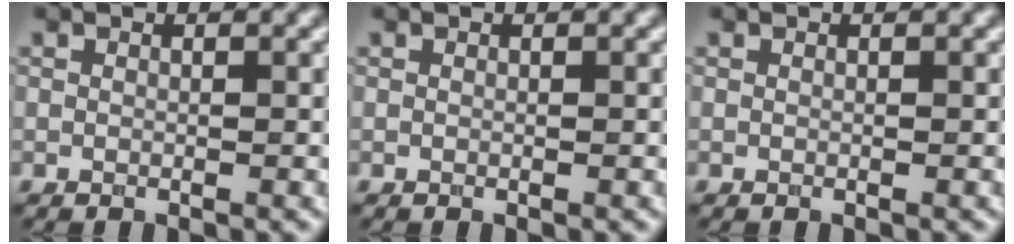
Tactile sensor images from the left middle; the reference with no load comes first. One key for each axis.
{"total": 0.0}
{"total": 0.0}